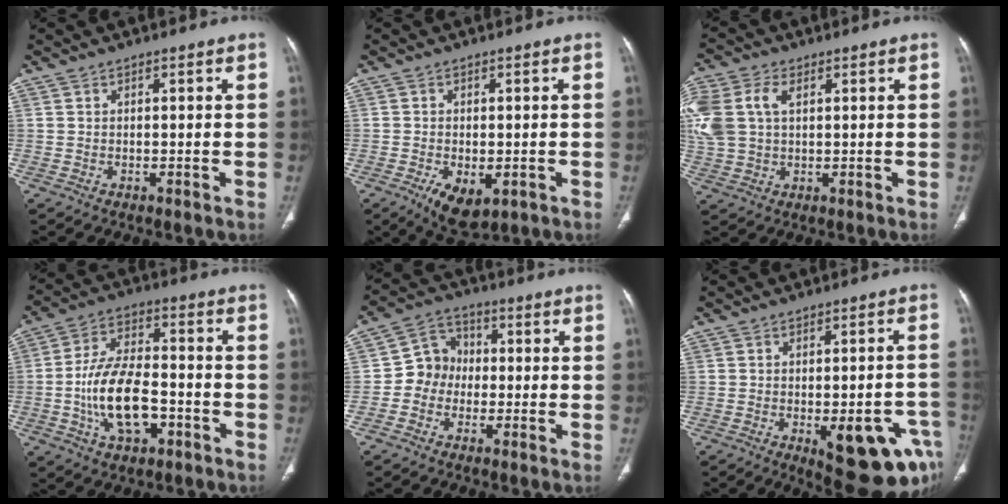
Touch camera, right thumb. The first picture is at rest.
{"total": 7.1, "force": [-2.7, 3.9, 5.3], "torque": [-0.080, -0.006, -0.034]}
{"total": 14.9, "force": [3.8, 10.3, 10.0], "torque": [-0.272, 0.025, 0.076]}
{"total": 13.8, "force": [-3.9, 7.7, 10.8], "torque": [-0.189, 0.030, -0.066]}
{"total": 7.1, "force": [-1.3, 6.4, 2.7], "torque": [-0.018, 0.027, -0.038]}
{"total": 16.0, "force": [-6.4, 6.0, 13.3], "torque": [-0.101, 0.026, -0.062]}